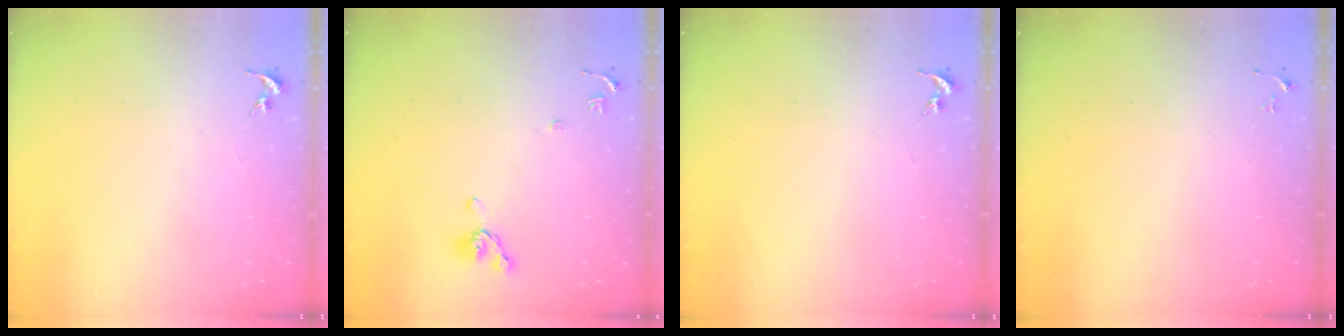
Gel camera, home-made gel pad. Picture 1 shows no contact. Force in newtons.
{"total": 8.4, "press": 8.3, "slide": 1.5}
{"total": 0.0}
{"total": 3.3, "press": 3.3, "slide": 0.5}